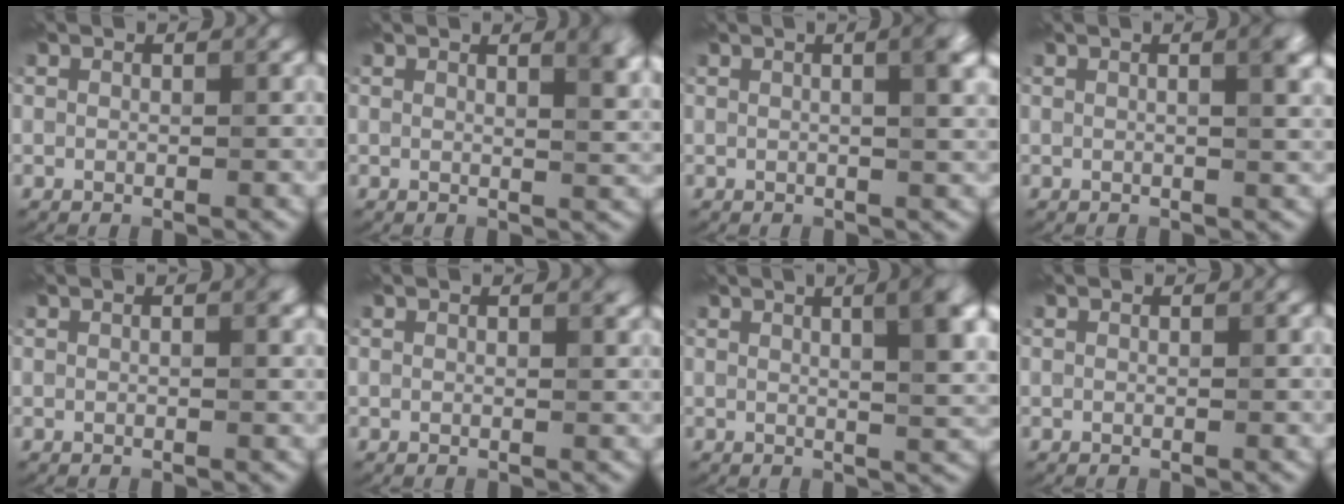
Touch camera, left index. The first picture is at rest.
{"total": 4.1, "force": [2.0, 1.5, 3.3], "torque": [-0.021, 0.005, 0.023]}
{"total": 5.5, "force": [1.5, 2.3, 4.8], "torque": [-0.028, 0.032, -0.006]}
{"total": 4.6, "force": [1.2, 1.9, 4.0], "torque": [-0.023, 0.024, -0.002]}
{"total": 1.1, "force": [0.2, 0.2, 1.0], "torque": [-0.014, 0.000, 0.002]}
{"total": 0.9, "force": [0.5, 0.2, 0.7], "torque": [-0.006, -0.001, 0.008]}
{"total": 6.6, "force": [2.1, 2.0, 5.9], "torque": [-0.045, 0.016, 0.022]}
{"total": 0.0}